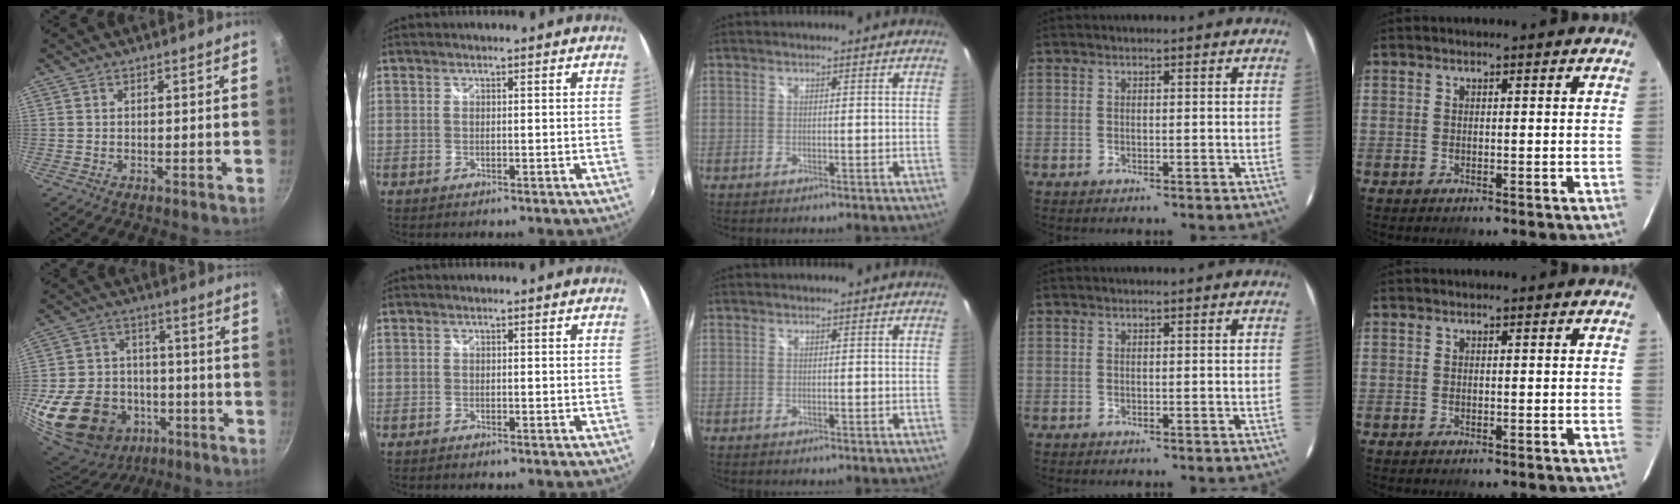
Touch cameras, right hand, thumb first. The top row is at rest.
{"thumb": {"total": 25.1, "force": [-9.4, 19.6, 12.4], "torque": [-0.244, 0.049, -0.137]}, "index": {"total": 0.6, "force": [-0.5, 0.1, 0.2], "torque": [-0.005, -0.004, -0.011]}}